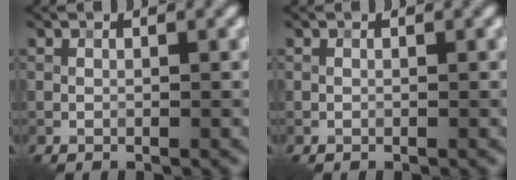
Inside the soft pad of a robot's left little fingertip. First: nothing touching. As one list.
[{"total": 0.0}]